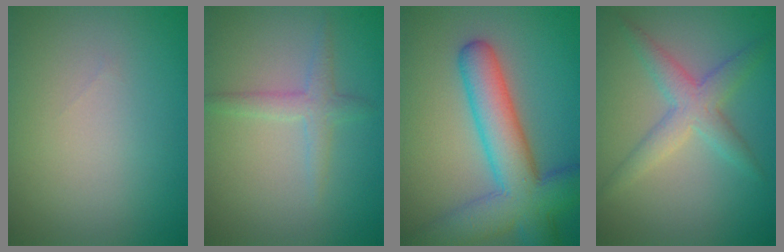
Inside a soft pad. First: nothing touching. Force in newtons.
{"total": 1.9, "press": 1.9, "slide": 0.2}
{"total": 9.0, "press": 9.0, "slide": 0.3}
{"total": 3.4, "press": 3.4, "slide": 0.2}